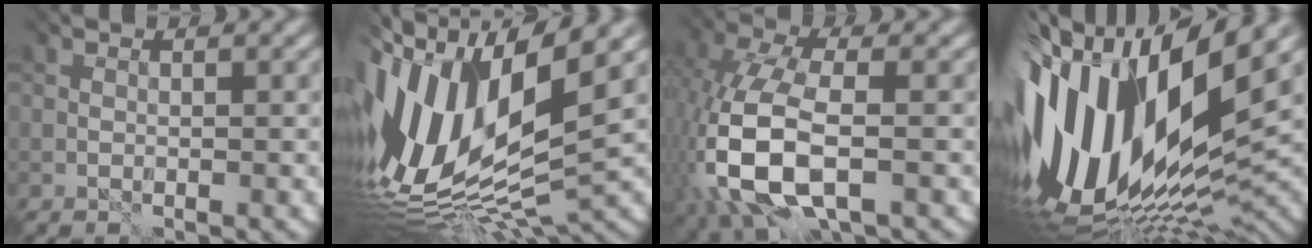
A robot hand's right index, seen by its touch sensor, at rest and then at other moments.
{"total": 15.3, "force": [0.5, 5.9, 14.1], "torque": [-0.281, 0.002, 0.014]}
{"total": 8.3, "force": [-2.1, 4.7, 6.5], "torque": [-0.157, -0.009, -0.043]}
{"total": 17.2, "force": [0.9, 7.4, 15.4], "torque": [-0.290, -0.027, 0.019]}